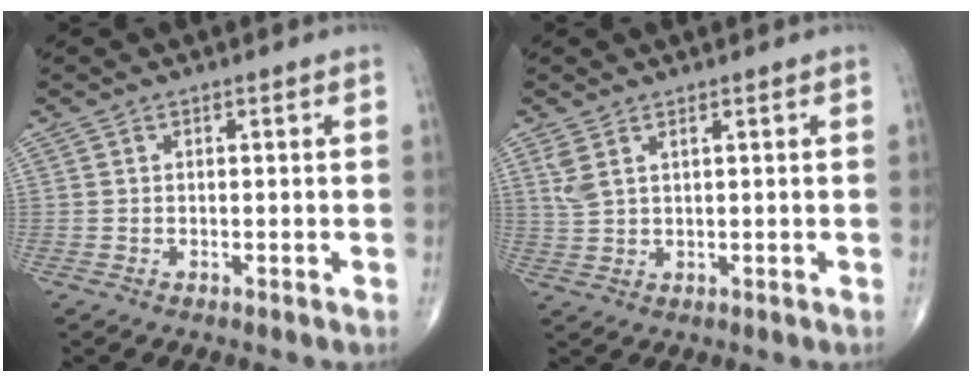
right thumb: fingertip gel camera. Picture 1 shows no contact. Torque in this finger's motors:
{"motor_torque": [-0.22, 0.24, 0.67, 0.28, 0.01]}